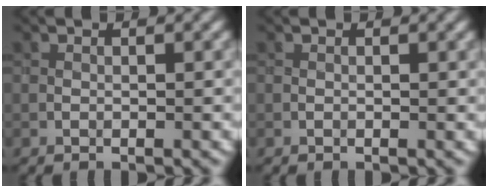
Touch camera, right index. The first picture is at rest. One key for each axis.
{"total": 0.0}